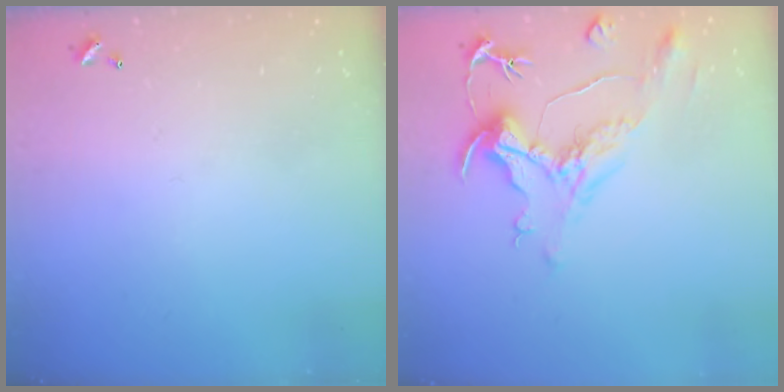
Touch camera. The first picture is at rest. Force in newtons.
{"total": 1.8, "press": 0.8, "slide": 1.5}